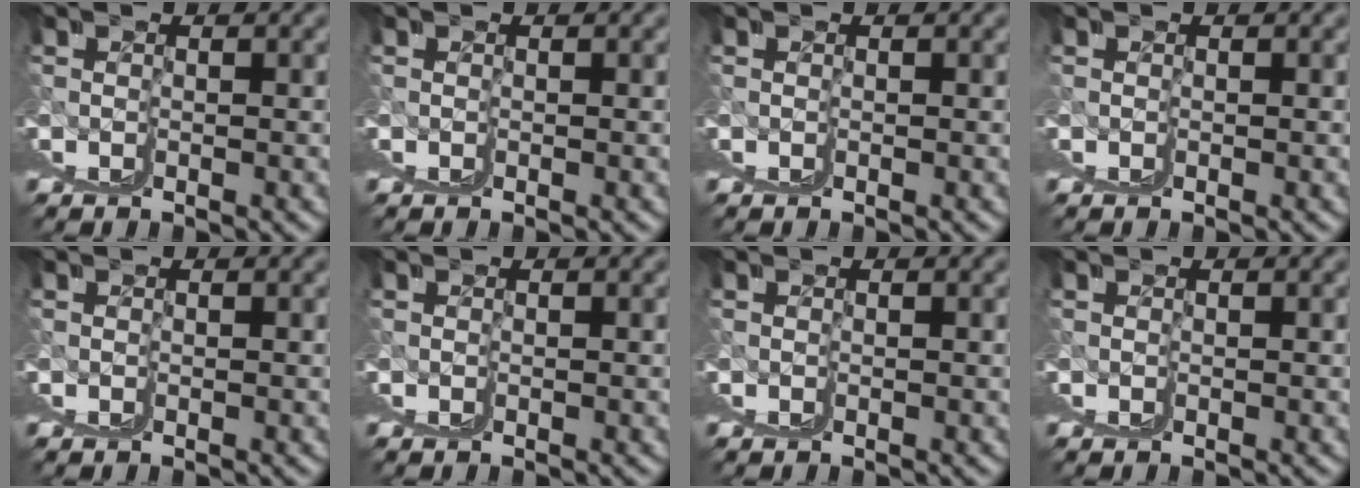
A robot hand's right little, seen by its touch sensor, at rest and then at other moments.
{"total": 0.0}
{"total": 0.0}
{"total": 0.5, "force": [0.1, -0.4, -0.4], "torque": [0.008, 0.002, 0.000]}
{"total": 0.0}
{"total": 0.0}
{"total": 0.0}
{"total": 0.0}